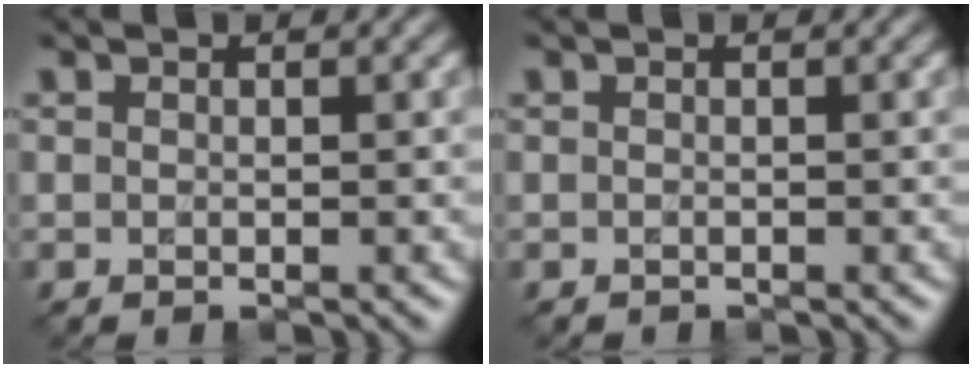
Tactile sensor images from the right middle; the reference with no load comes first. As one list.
[{"total": 0.0}]